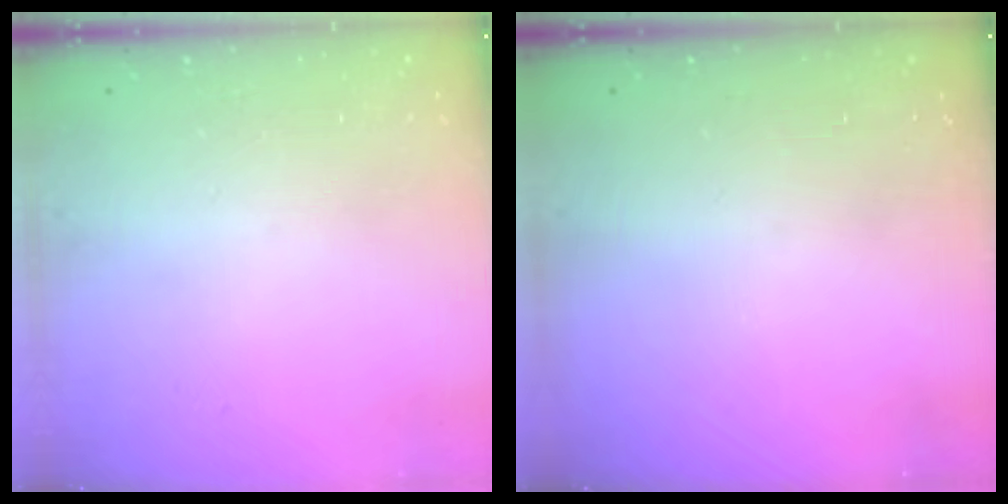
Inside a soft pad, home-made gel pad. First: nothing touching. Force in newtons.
{"total": 0.0}